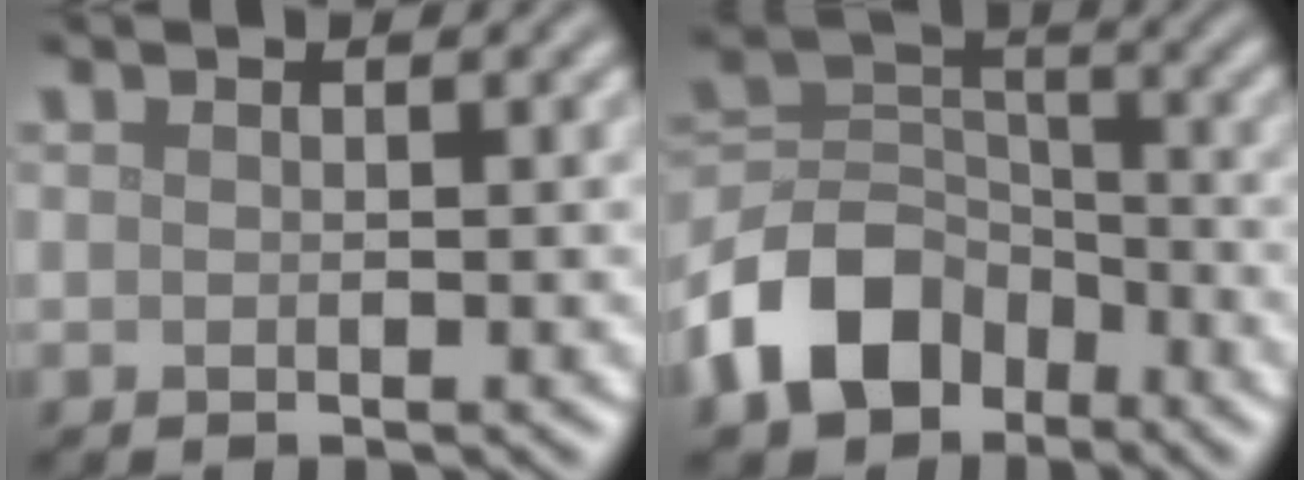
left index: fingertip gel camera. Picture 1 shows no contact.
{"total": 7.9, "force": [-4.6, 5.3, 3.7], "torque": [-0.067, 0.001, -0.100]}